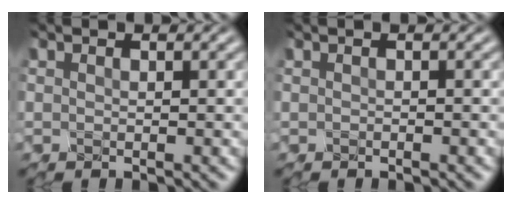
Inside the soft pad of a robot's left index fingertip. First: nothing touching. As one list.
[{"total": 0.0}]